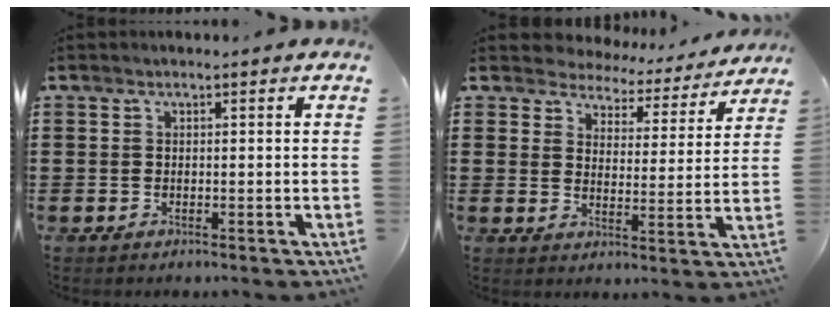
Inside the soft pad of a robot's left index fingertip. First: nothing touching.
{"total": 4.1, "force": [4.1, 0.8, -0.4], "torque": [-0.020, -0.030, 0.067]}